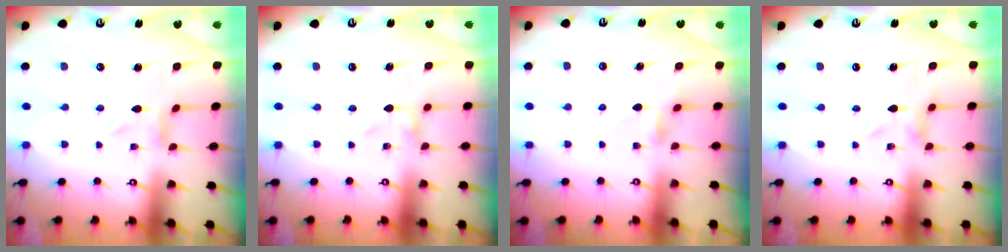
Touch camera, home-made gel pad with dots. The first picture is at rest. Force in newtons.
{"total": 0.0}
{"total": 2.5, "press": 2.5, "slide": 0.4}
{"total": 0.7, "press": 0.6, "slide": 0.3}